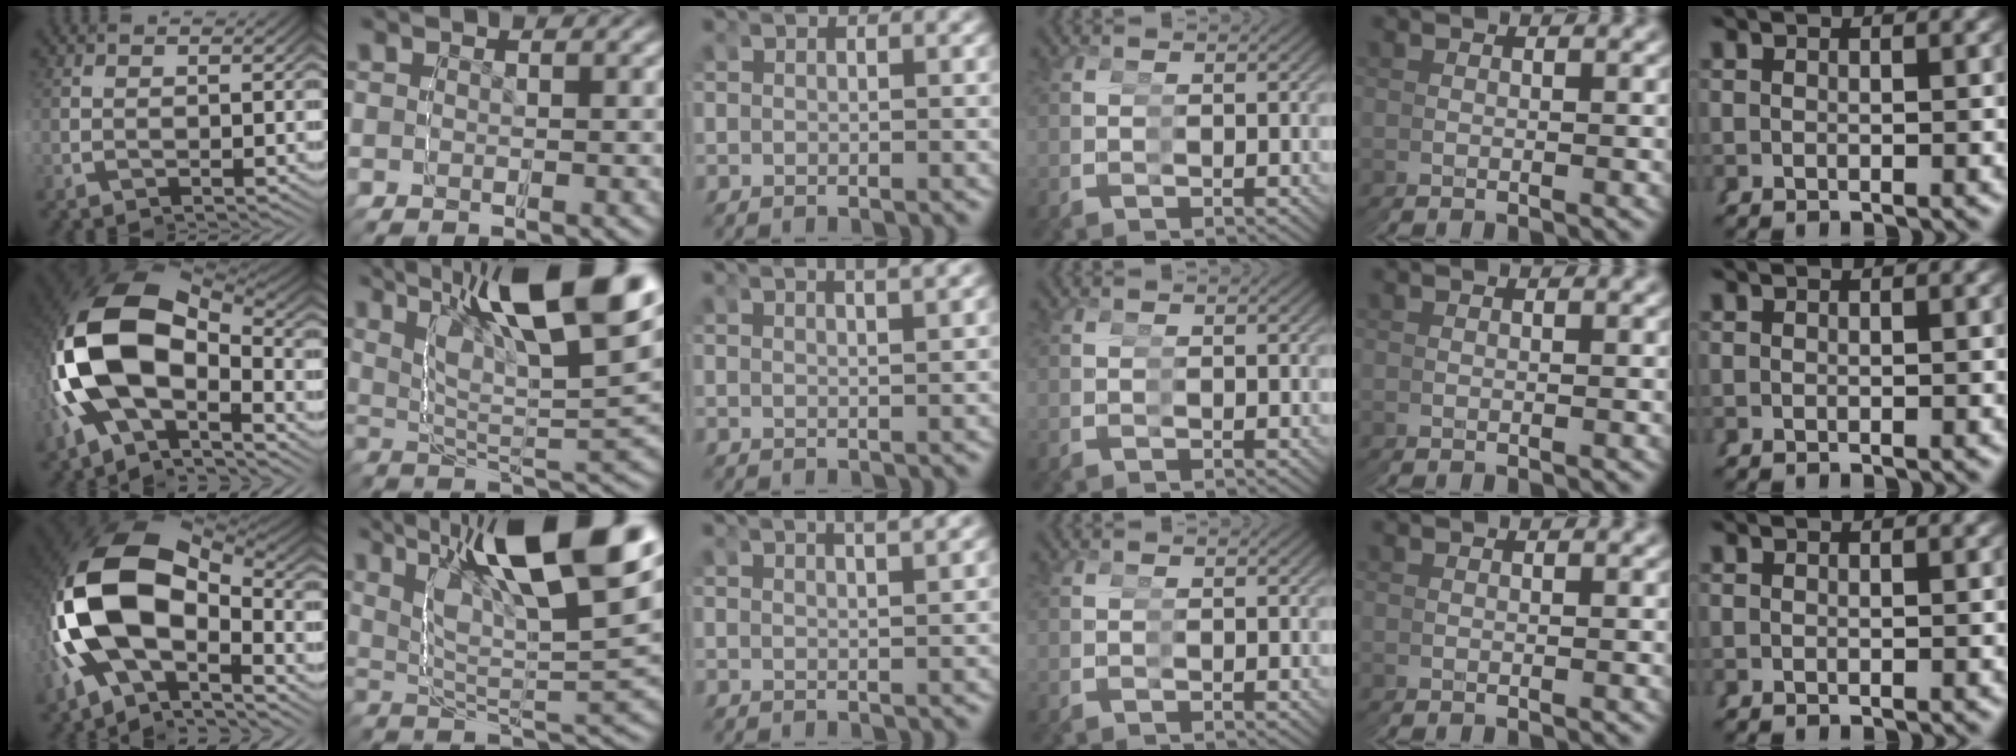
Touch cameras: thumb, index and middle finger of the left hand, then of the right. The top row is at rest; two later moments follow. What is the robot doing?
{"motion": "grasp_and_lifting", "object": "glue stick"}